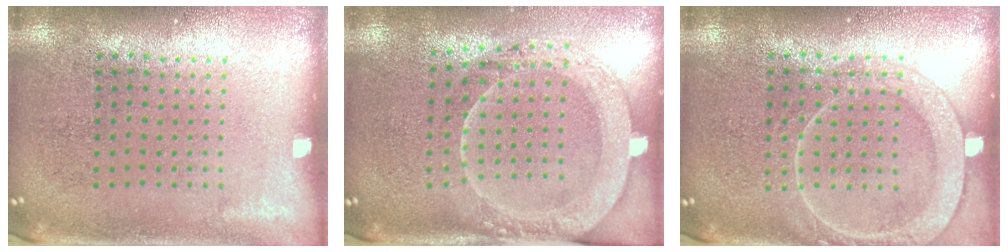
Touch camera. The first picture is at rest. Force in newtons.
{"total": 2.1, "press": 2.1, "slide": 0.4}
{"total": 3.0, "press": 2.9, "slide": 0.5}